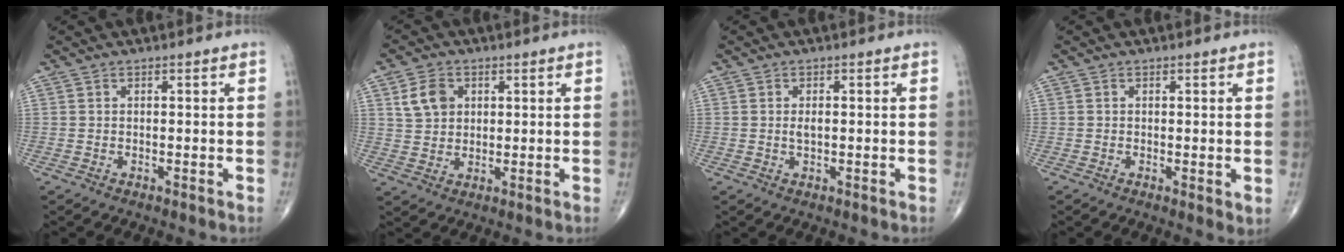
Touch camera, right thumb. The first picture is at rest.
{"total": 6.0, "force": [2.1, 4.6, 3.2], "torque": [-0.040, -0.005, 0.041]}
{"total": 1.7, "force": [0.1, 0.9, 1.5], "torque": [-0.027, 0.000, 0.003]}
{"total": 1.8, "force": [0.1, 0.7, 1.7], "torque": [-0.027, -0.009, -0.003]}